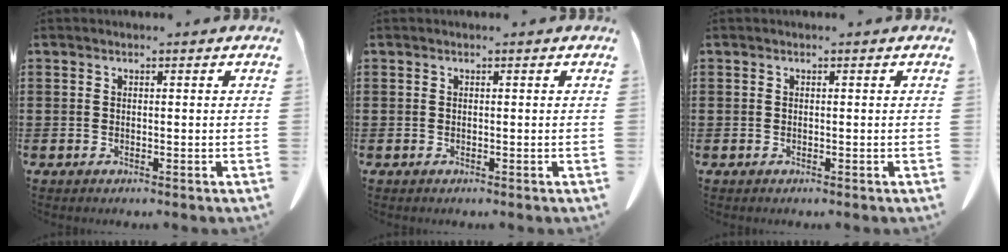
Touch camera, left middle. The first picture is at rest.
{"total": 0.0}
{"total": 0.0}